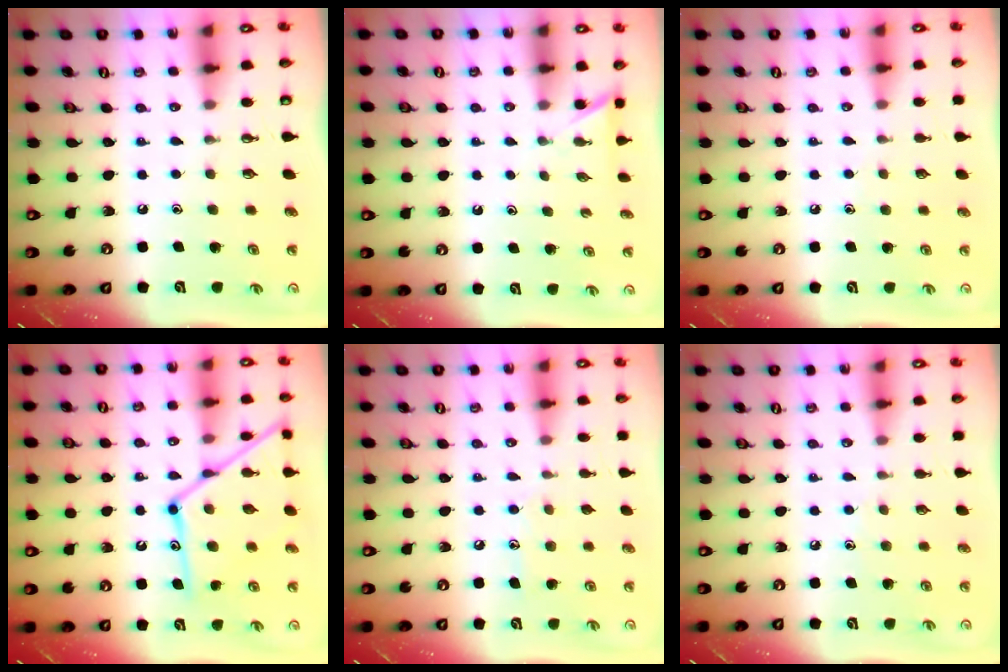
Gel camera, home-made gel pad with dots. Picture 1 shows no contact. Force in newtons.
{"total": 2.3, "press": 2.3, "slide": 0.2}
{"total": 3.8, "press": 3.8, "slide": 0.3}
{"total": 17.1, "press": 17.1, "slide": 1.1}
{"total": 7.0, "press": 7.0, "slide": 0.1}
{"total": 4.7, "press": 4.7, "slide": 0.5}